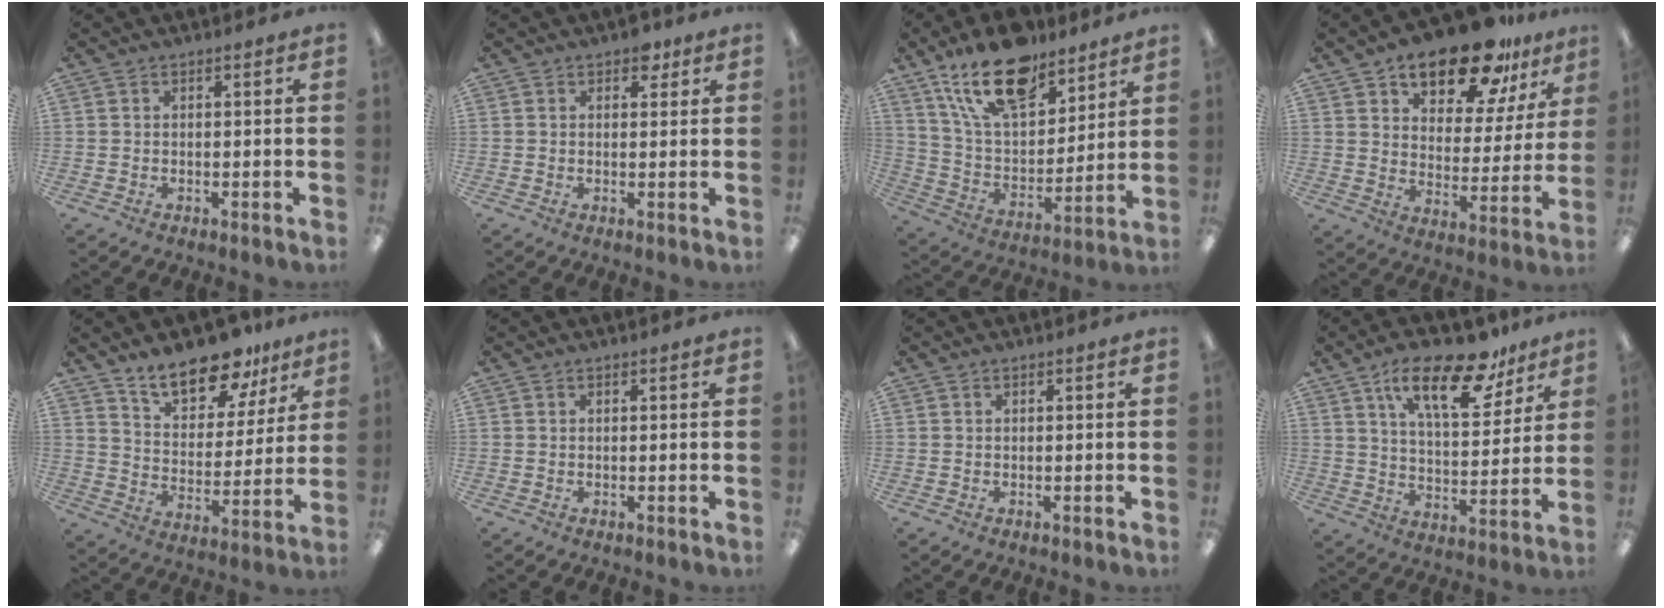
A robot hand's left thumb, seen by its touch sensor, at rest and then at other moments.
{"total": 3.2, "force": [2.1, 1.9, 1.5], "torque": [-0.010, -0.006, 0.033]}
{"total": 20.1, "force": [13.8, 9.7, 11.0], "torque": [-0.195, -0.067, 0.245]}
{"total": 17.4, "force": [13.4, 7.2, 8.5], "torque": [-0.133, -0.081, 0.229]}
{"total": 15.0, "force": [12.4, 6.0, 5.8], "torque": [-0.096, -0.082, 0.224]}
{"total": 0.0}
{"total": 0.0}
{"total": 19.1, "force": [12.3, 7.8, 12.3], "torque": [-0.186, -0.061, 0.201]}